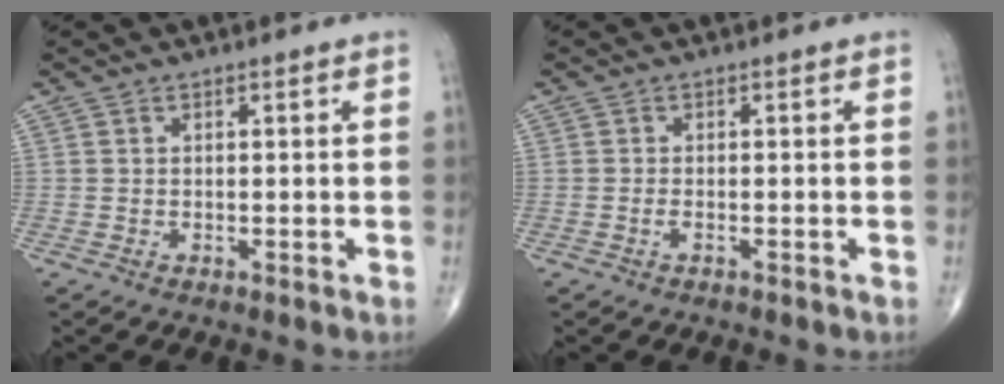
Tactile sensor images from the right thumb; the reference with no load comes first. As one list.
[{"total": 0.9, "force": [-0.4, 0.3, 0.7], "torque": [-0.015, 0.001, -0.008]}]